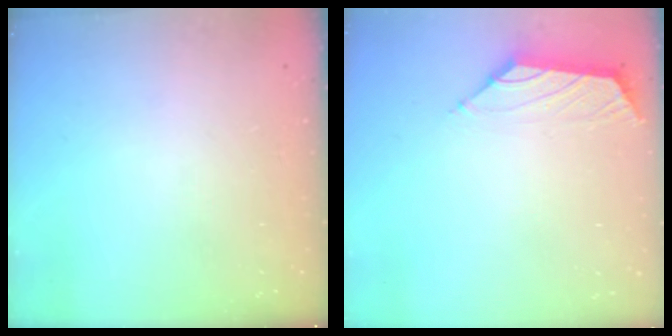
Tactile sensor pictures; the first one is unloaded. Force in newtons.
{"total": 1.5, "press": 1.4, "slide": 0.6}